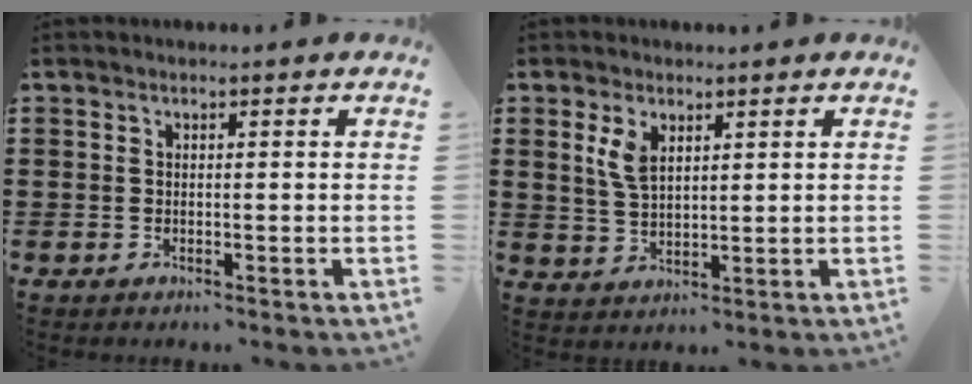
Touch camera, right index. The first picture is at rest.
{"total": 4.2, "force": [2.0, 2.2, 3.1], "torque": [-0.069, 0.006, 0.035]}